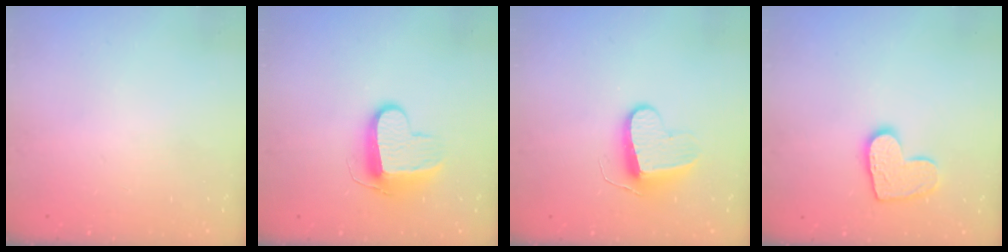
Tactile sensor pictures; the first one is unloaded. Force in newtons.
{"total": 11.2, "press": 11.2, "slide": 0.8}
{"total": 9.2, "press": 9.2, "slide": 0.4}
{"total": 10.6, "press": 10.6, "slide": 0.8}